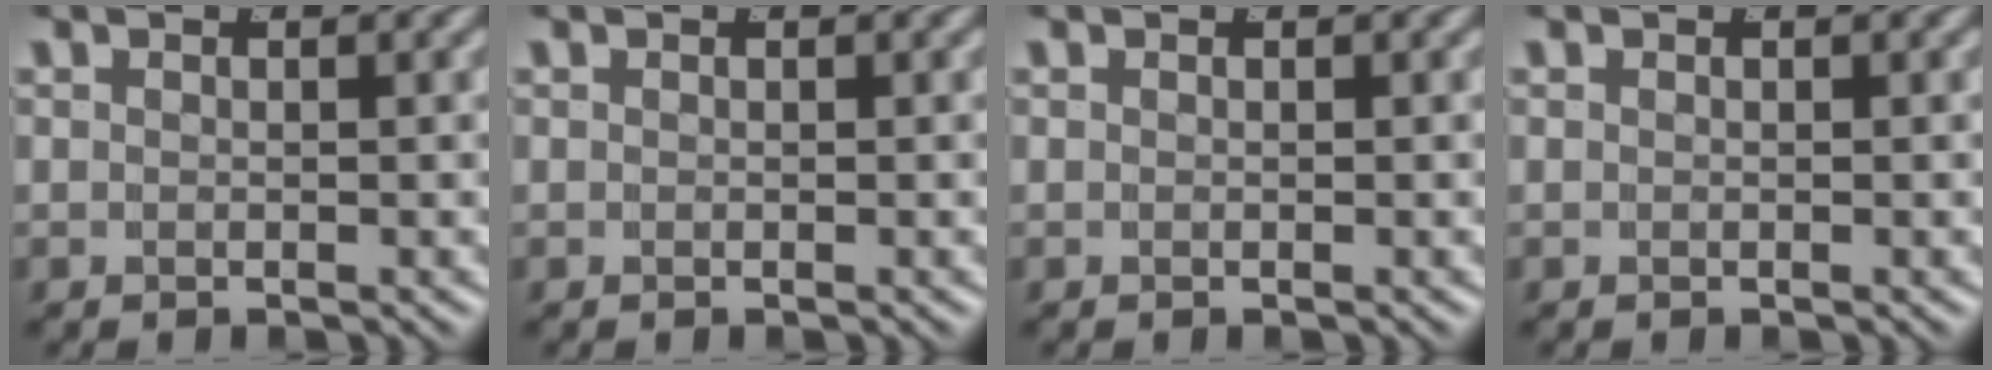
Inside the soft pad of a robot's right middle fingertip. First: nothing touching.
{"total": 0.0}
{"total": 0.0}
{"total": 0.0}